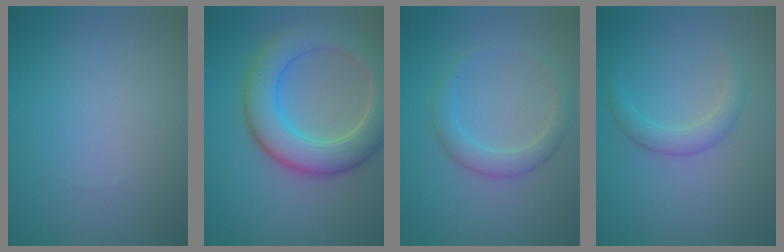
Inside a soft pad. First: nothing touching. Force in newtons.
{"total": 7.4, "press": 7.4, "slide": 0.5}
{"total": 2.3, "press": 2.3, "slide": 0.1}
{"total": 2.0, "press": 2.0, "slide": 0.0}